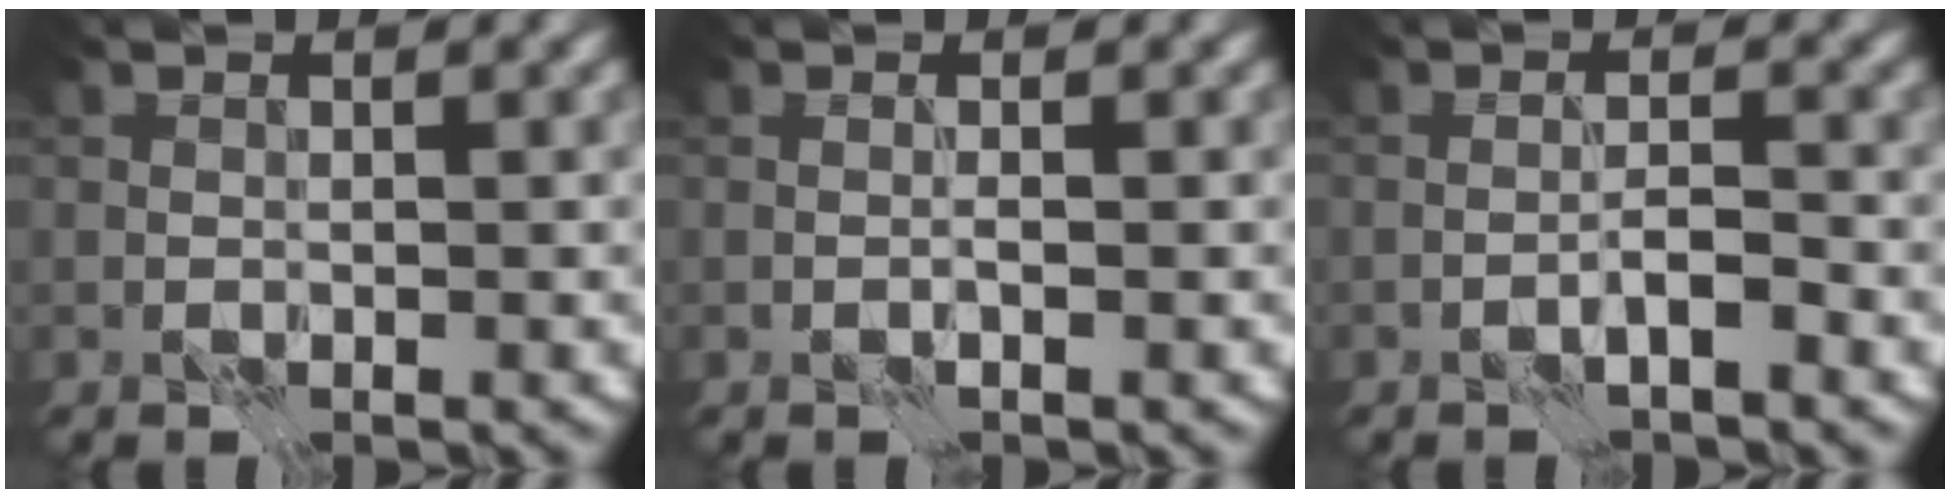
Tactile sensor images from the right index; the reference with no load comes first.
{"total": 0.6, "force": [-0.1, -0.5, 0.2], "torque": [-0.005, 0.002, -0.004]}
{"total": 1.3, "force": [-0.9, -0.3, 0.9], "torque": [-0.013, 0.009, -0.021]}